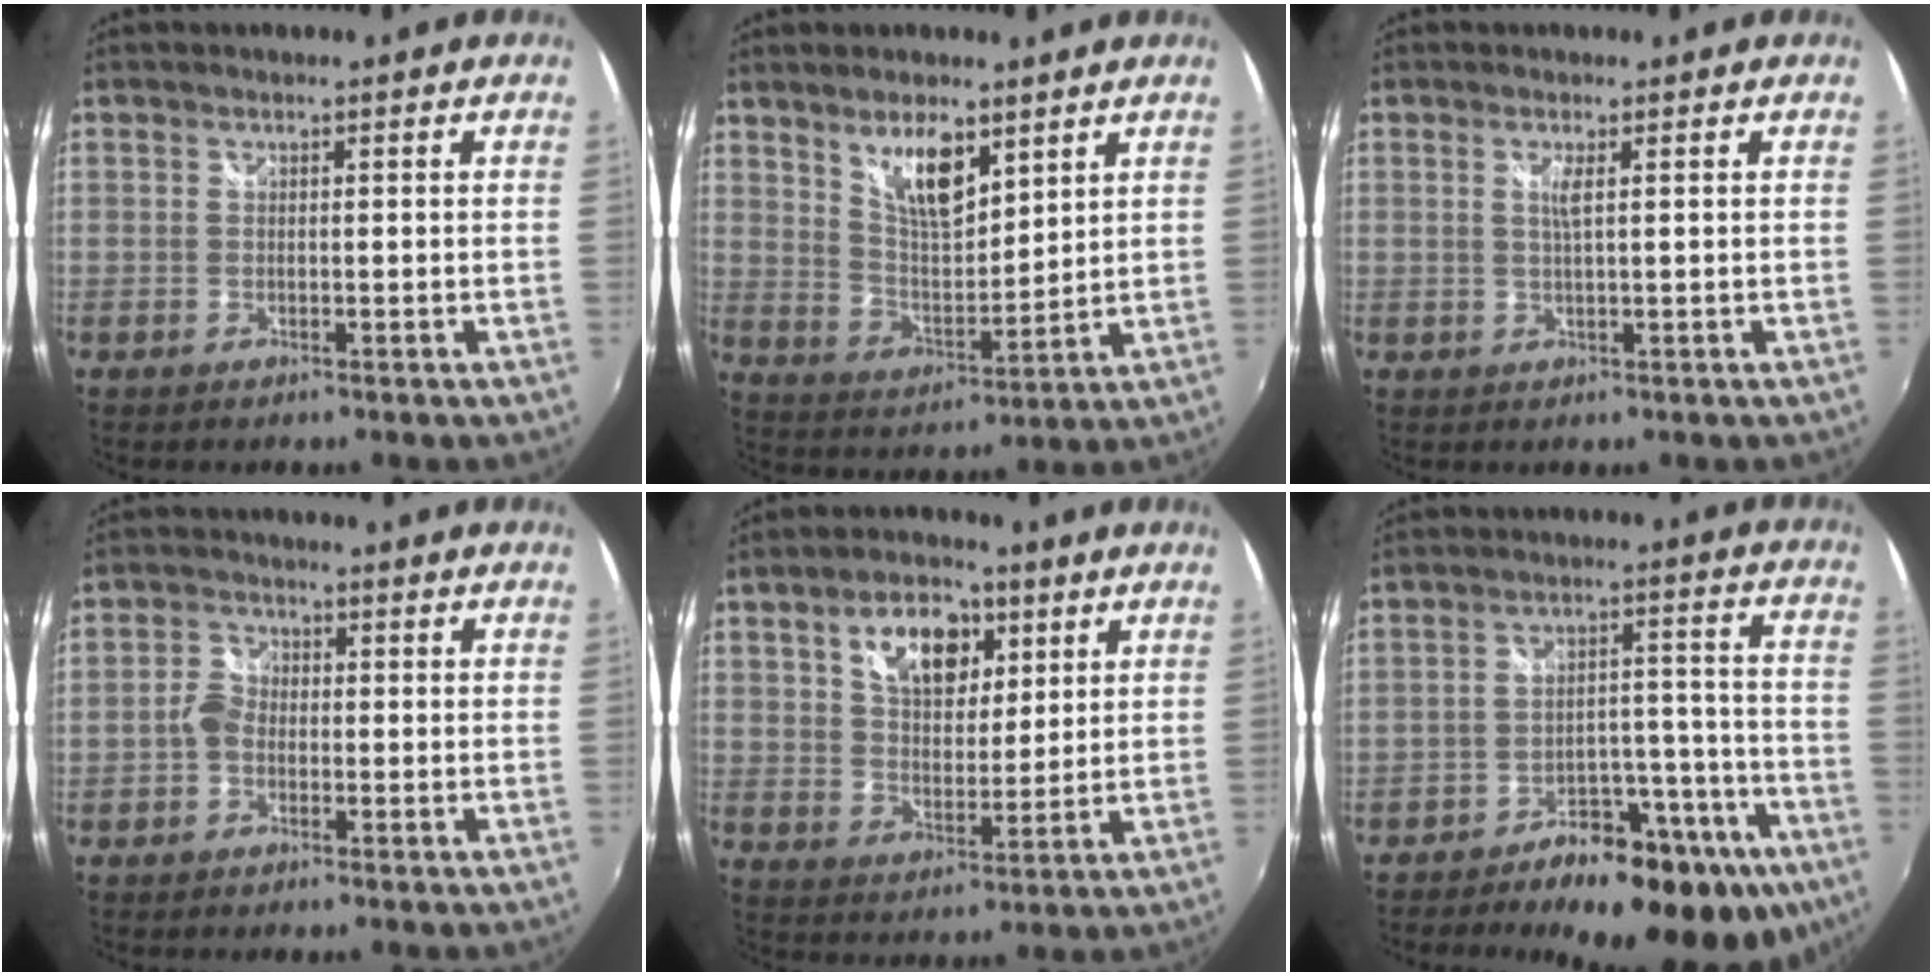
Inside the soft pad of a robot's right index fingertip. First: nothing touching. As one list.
[{"total": 9.6, "force": [5.9, 3.6, 6.7], "torque": [-0.110, -0.002, 0.116]}, {"total": 1.8, "force": [0.5, -0.2, 1.7], "torque": [-0.032, -0.003, 0.008]}, {"total": 3.1, "force": [-1.3, 2.4, 1.5], "torque": [-0.028, 0.008, -0.029]}, {"total": 11.3, "force": [5.0, 6.7, 7.5], "torque": [-0.123, 0.019, 0.085]}, {"total": 19.8, "force": [-13.8, 8.1, 11.7], "torque": [-0.152, 0.014, -0.182]}]